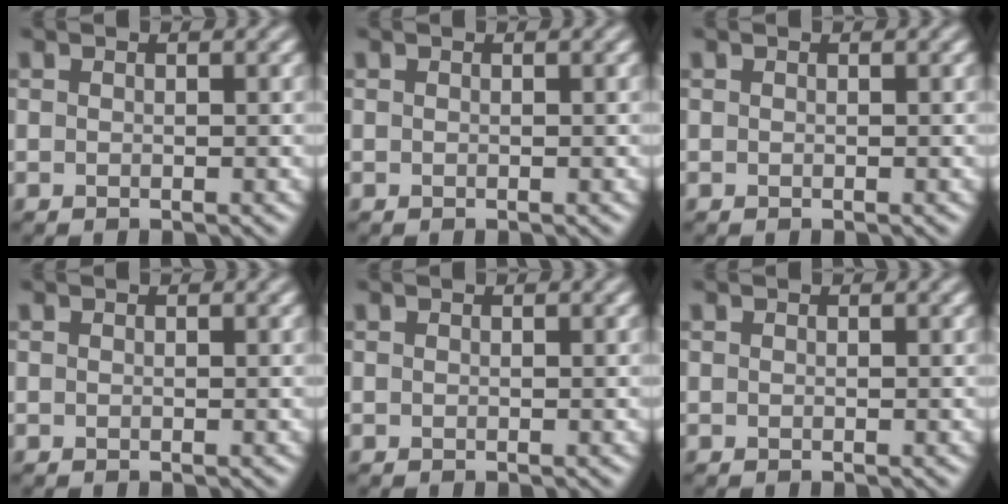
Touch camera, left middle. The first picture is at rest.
{"total": 0.0}
{"total": 0.0}
{"total": 0.0}
{"total": 0.0}
{"total": 0.0}